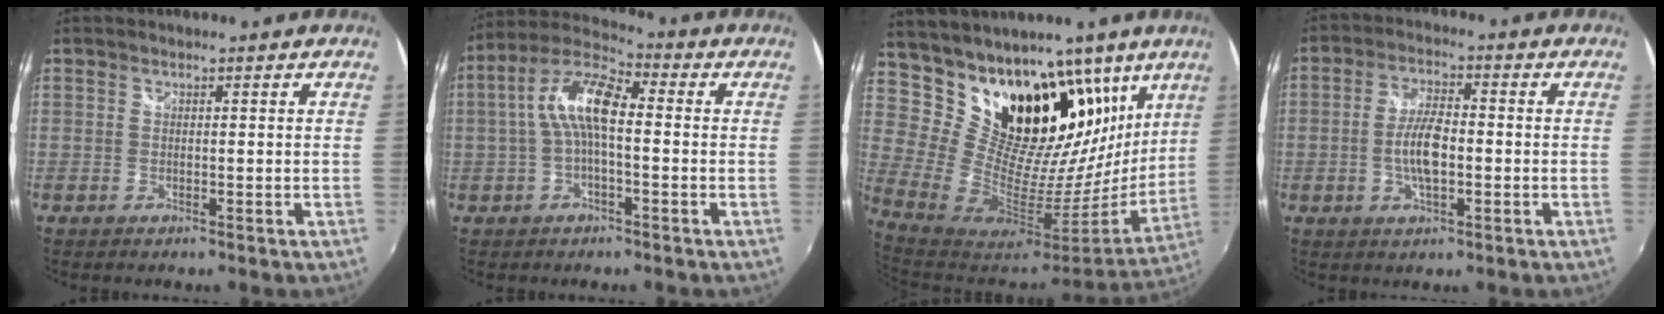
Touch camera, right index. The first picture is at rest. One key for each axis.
{"total": 9.8, "fx": -0.2, "fy": 3.4, "fz": 9.2, "tx": -0.191, "ty": 0.025, "tz": -0.008}
{"total": 25.5, "fx": 16.8, "fy": 15.3, "fz": 11.5, "tx": -0.212, "ty": -0.013, "tz": 0.302}
{"total": 7.0, "fx": -1.4, "fy": 2.6, "fz": 6.3, "tx": -0.125, "ty": 0.003, "tz": -0.027}